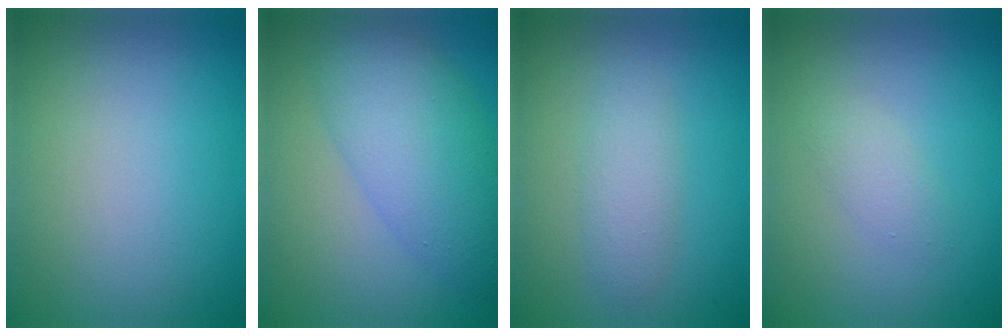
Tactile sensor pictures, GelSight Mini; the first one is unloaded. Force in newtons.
{"total": 6.8, "press": 6.8, "slide": 0.3}
{"total": 2.3, "press": 2.3, "slide": 0.0}
{"total": 1.4, "press": 1.4, "slide": 0.1}